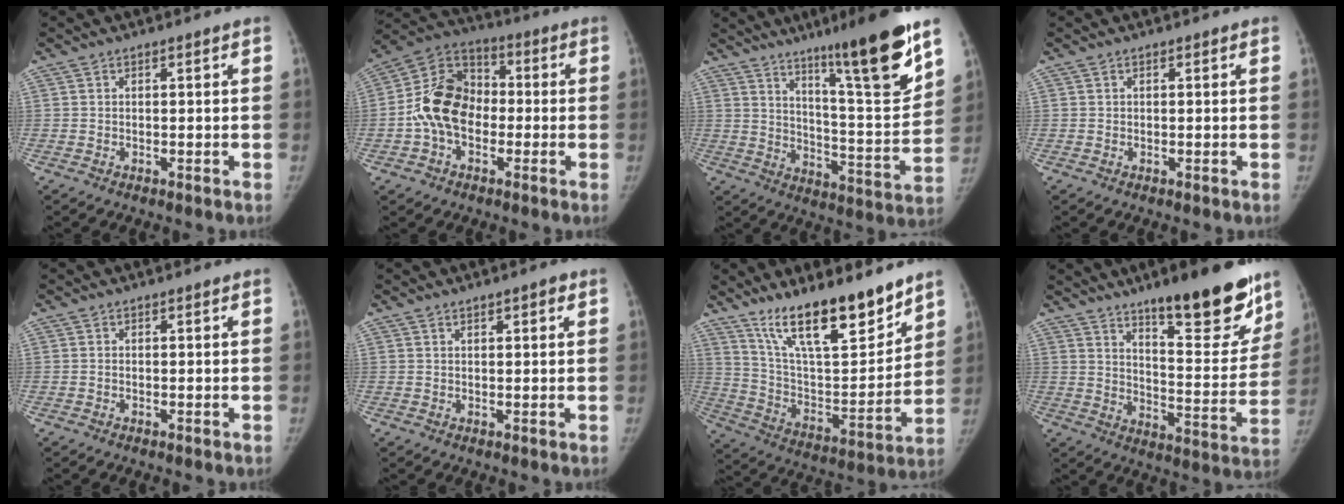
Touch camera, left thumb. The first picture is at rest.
{"total": 13.7, "force": [-2.0, 10.0, 9.2], "torque": [-0.149, 0.039, -0.048]}
{"total": 19.8, "force": [12.7, 1.7, 15.1], "torque": [-0.196, -0.079, 0.204]}
{"total": 0.0}
{"total": 0.0}
{"total": 1.9, "force": [1.1, 0.7, 1.4], "torque": [-0.017, -0.004, 0.016]}
{"total": 21.4, "force": [15.6, 6.4, 13.2], "torque": [-0.177, -0.087, 0.275]}
{"total": 20.5, "force": [14.0, 5.5, 14.0], "torque": [-0.149, -0.096, 0.208]}